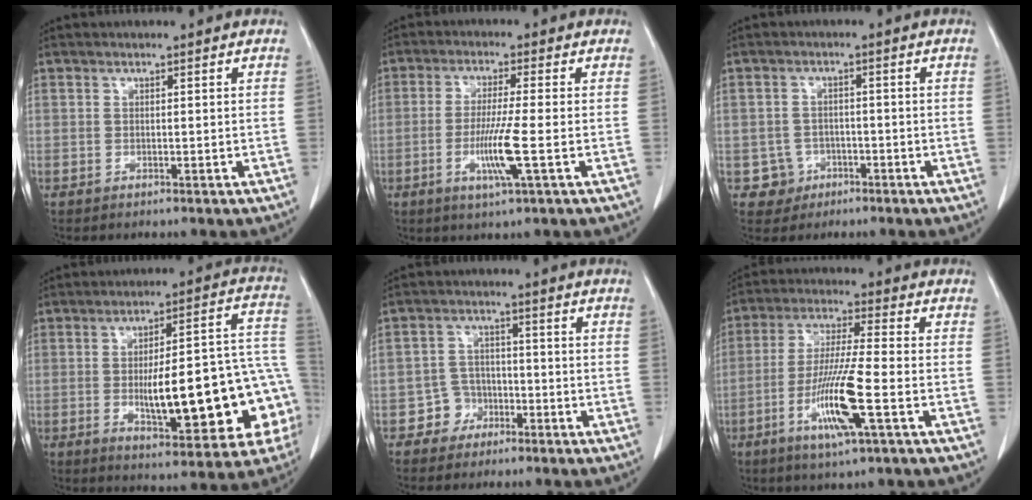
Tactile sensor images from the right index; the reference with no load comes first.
{"total": 7.2, "force": [-2.0, -0.7, 6.9], "torque": [-0.132, -0.018, -0.040]}
{"total": 3.9, "force": [-1.6, 3.5, -0.3], "torque": [0.012, 0.016, -0.024]}
{"total": 21.8, "force": [-4.2, 5.3, 20.7], "torque": [-0.214, 0.039, -0.042]}
{"total": 4.1, "force": [-2.3, 3.4, 0.2], "torque": [0.002, 0.017, -0.042]}
{"total": 11.5, "force": [-4.0, 0.0, 10.8], "torque": [-0.214, -0.018, -0.079]}